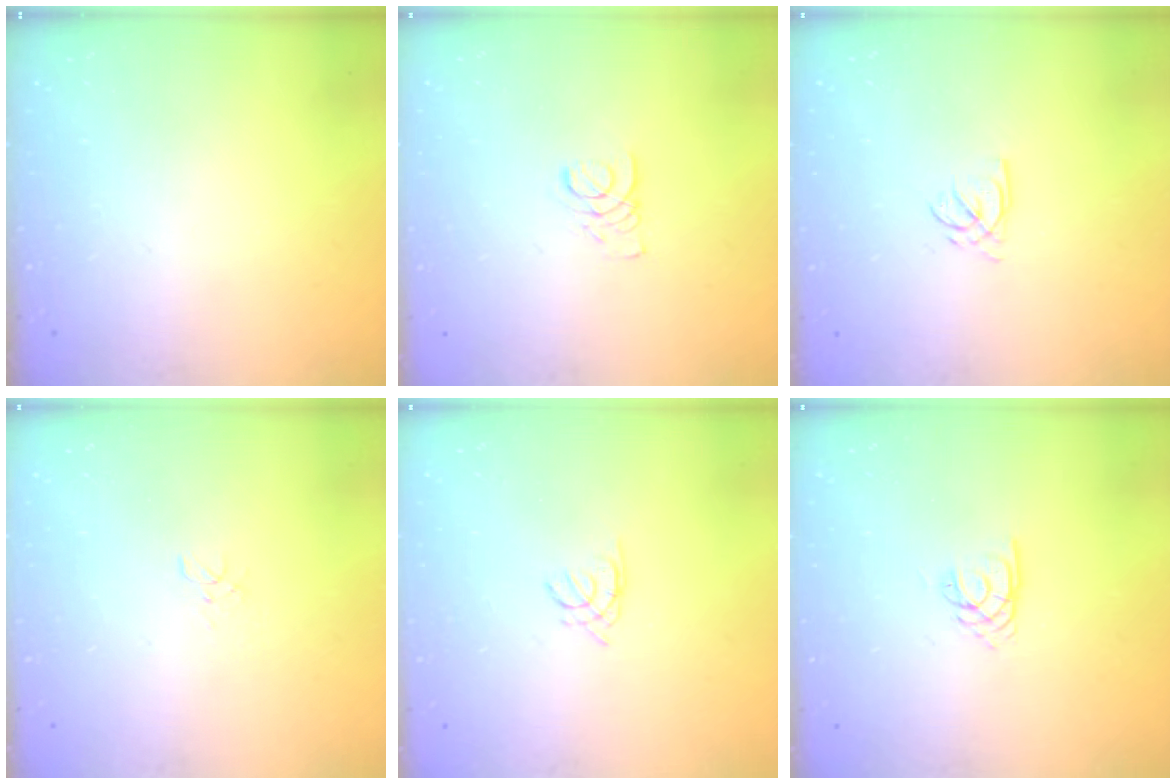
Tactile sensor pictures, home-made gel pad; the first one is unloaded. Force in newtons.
{"total": 1.9, "press": 1.9, "slide": 0.2}
{"total": 2.3, "press": 2.3, "slide": 0.3}
{"total": 3.0, "press": 3.0, "slide": 0.2}
{"total": 0.5, "press": 0.4, "slide": 0.3}
{"total": 1.9, "press": 1.9, "slide": 0.2}